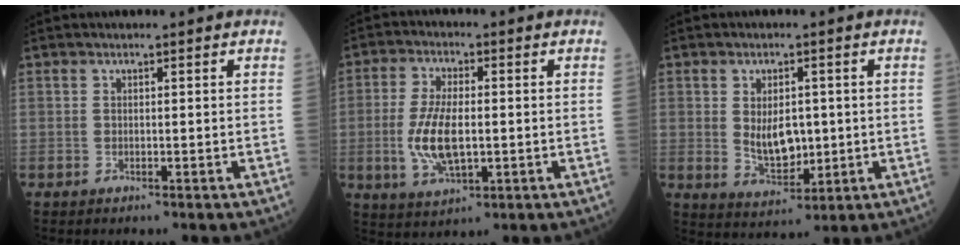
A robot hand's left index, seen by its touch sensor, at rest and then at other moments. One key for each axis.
{"total": 8.4, "fx": -1.1, "fy": 3.2, "fz": 7.7, "tx": -0.168, "ty": -0.003, "tz": -0.017}
{"total": 6.1, "fx": 0.2, "fy": 3.4, "fz": 5.1, "tx": -0.094, "ty": -0.005, "tz": 0.016}